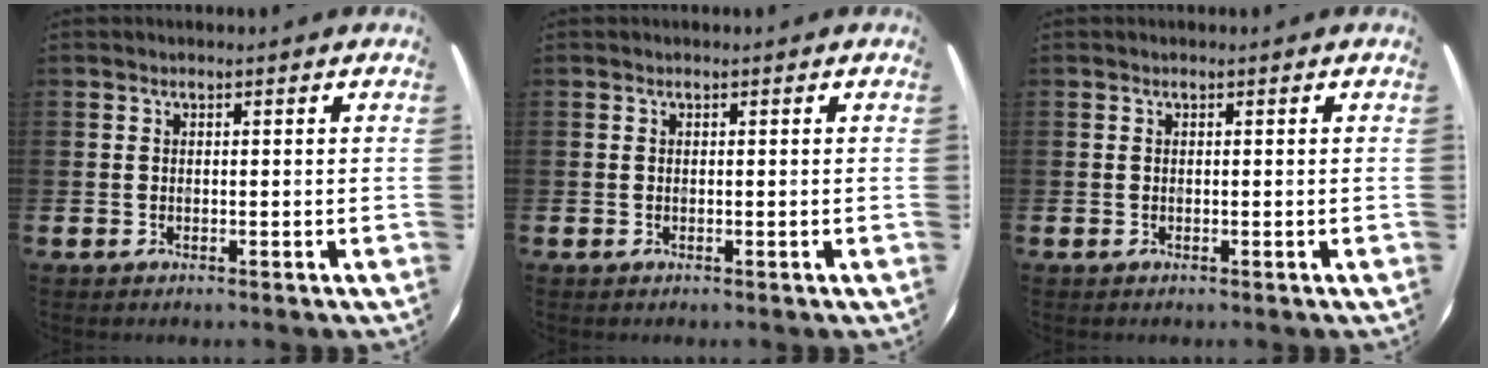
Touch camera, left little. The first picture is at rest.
{"total": 0.0}
{"total": 0.0}